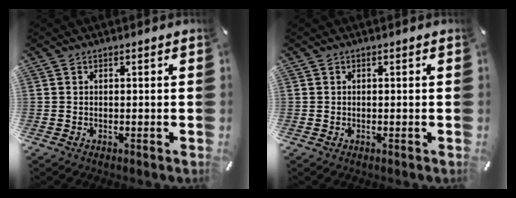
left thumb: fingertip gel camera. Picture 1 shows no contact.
{"total": 0.0}